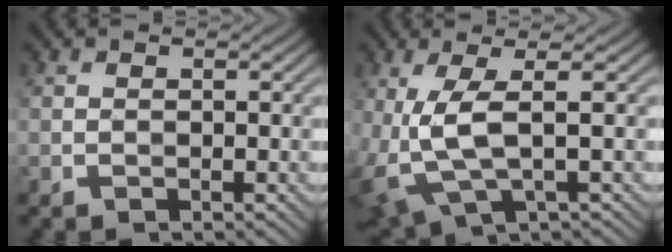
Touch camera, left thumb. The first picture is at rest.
{"total": 6.7, "force": [0.0, 2.1, 6.4], "torque": [-0.155, 0.001, 0.001]}